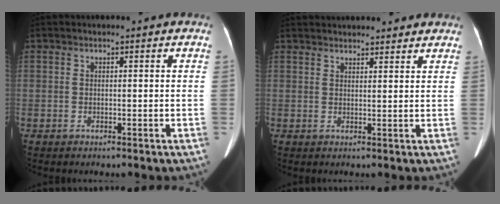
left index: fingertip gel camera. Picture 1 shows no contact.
{"total": 11.8, "force": [11.0, 2.6, 3.7], "torque": [-0.033, 0.030, 0.136]}